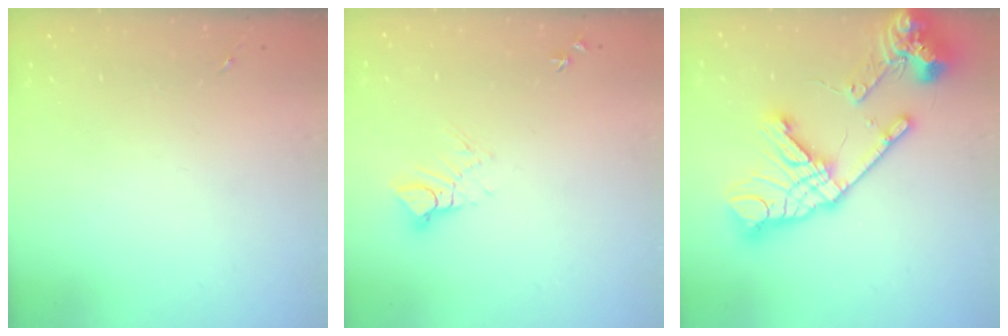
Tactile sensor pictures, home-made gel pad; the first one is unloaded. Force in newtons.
{"total": 5.8, "press": 5.7, "slide": 0.6}
{"total": 26.8, "press": 26.6, "slide": 3.3}